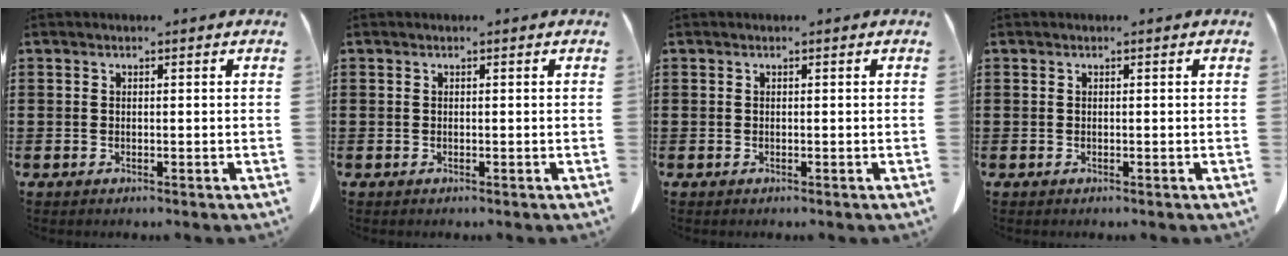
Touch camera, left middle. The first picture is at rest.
{"total": 0.0}
{"total": 0.0}
{"total": 0.0}